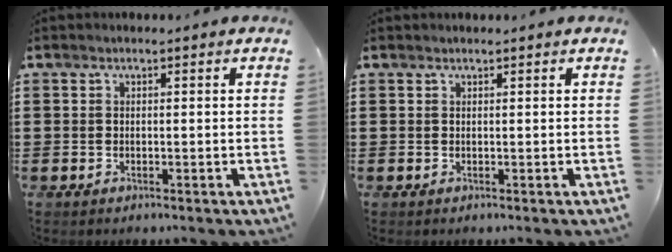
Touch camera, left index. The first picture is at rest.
{"total": 0.0}